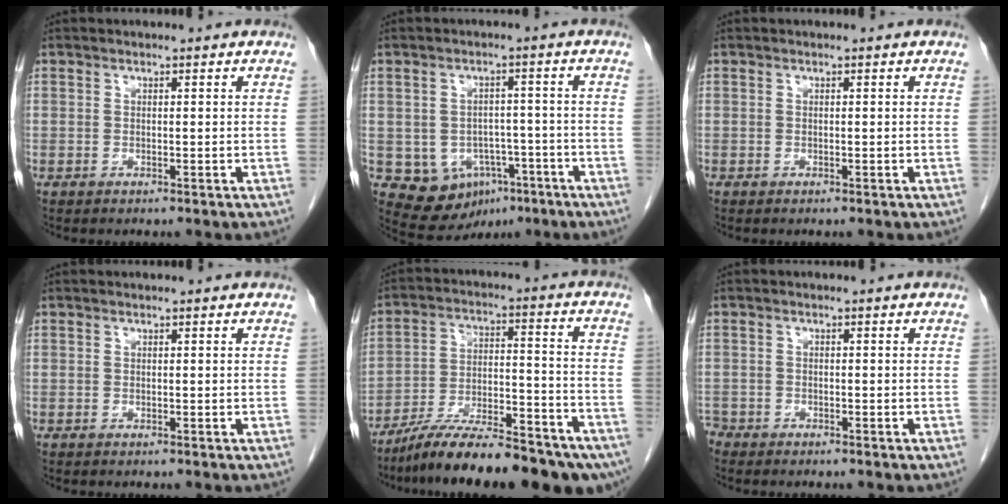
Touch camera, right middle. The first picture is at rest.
{"total": 8.8, "force": [-3.8, 7.0, 3.9], "torque": [-0.054, 0.019, -0.042]}
{"total": 0.0}
{"total": 0.0}
{"total": 21.9, "force": [-17.6, 3.9, 12.4], "torque": [-0.143, 0.013, -0.275]}
{"total": 2.3, "force": [-2.1, 1.0, 0.2], "torque": [-0.005, 0.001, -0.038]}